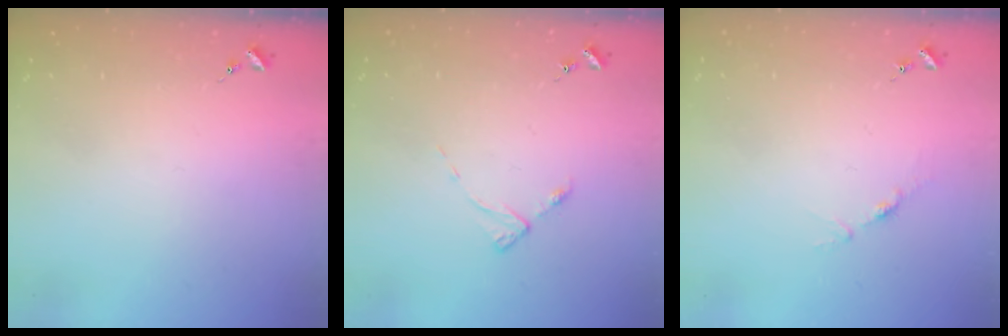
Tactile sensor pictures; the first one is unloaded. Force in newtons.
{"total": 3.5, "press": 3.5, "slide": 0.6}
{"total": 3.8, "press": 3.8, "slide": 0.5}